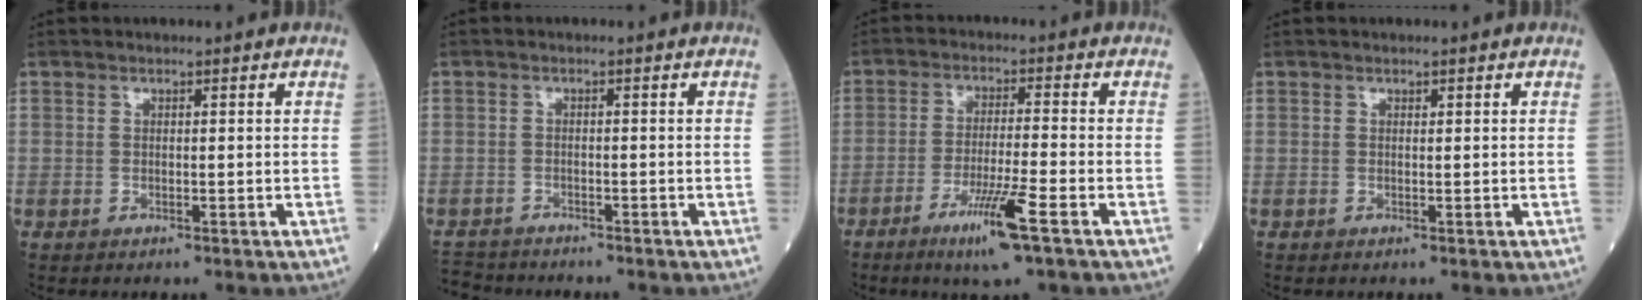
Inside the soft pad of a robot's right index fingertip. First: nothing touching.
{"total": 4.3, "force": [-4.1, 1.1, -0.4], "torque": [0.007, -0.012, -0.078]}
{"total": 8.0, "force": [-4.4, -0.5, 6.7], "torque": [-0.124, -0.017, -0.080]}
{"total": 0.0}